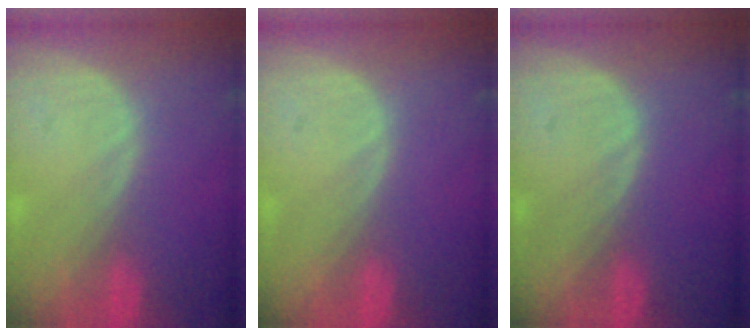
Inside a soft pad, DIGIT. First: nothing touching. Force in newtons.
{"total": 0.0}
{"total": 0.0}